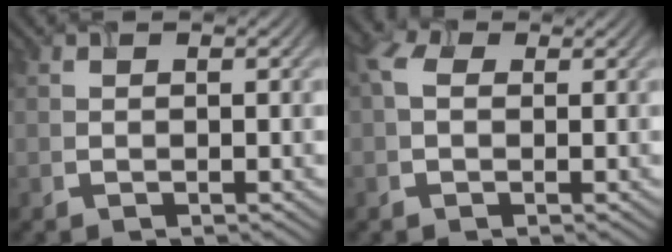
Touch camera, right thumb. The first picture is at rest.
{"total": 1.9, "force": [0.1, 1.5, 1.2], "torque": [-0.032, 0.004, -0.003]}